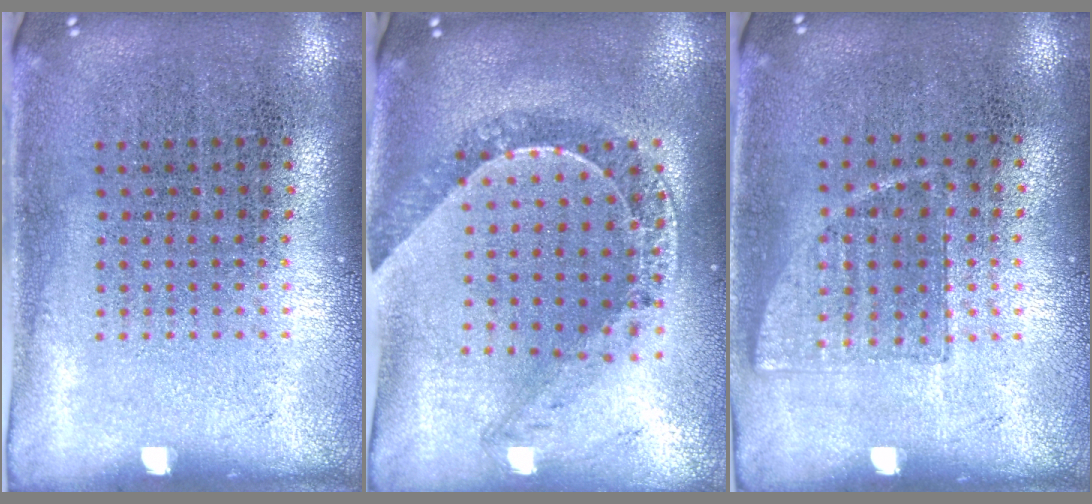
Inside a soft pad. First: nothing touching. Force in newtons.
{"total": 0.7, "press": 0.7, "slide": 0.1}
{"total": 0.7, "press": 0.7, "slide": 0.3}